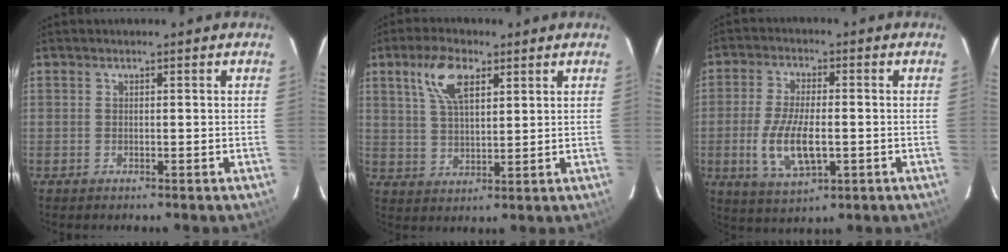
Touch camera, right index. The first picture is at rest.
{"total": 8.3, "force": [4.2, 3.7, 6.2], "torque": [-0.119, 0.016, 0.082]}
{"total": 10.5, "force": [-2.2, 4.3, 9.3], "torque": [-0.193, -0.010, -0.038]}